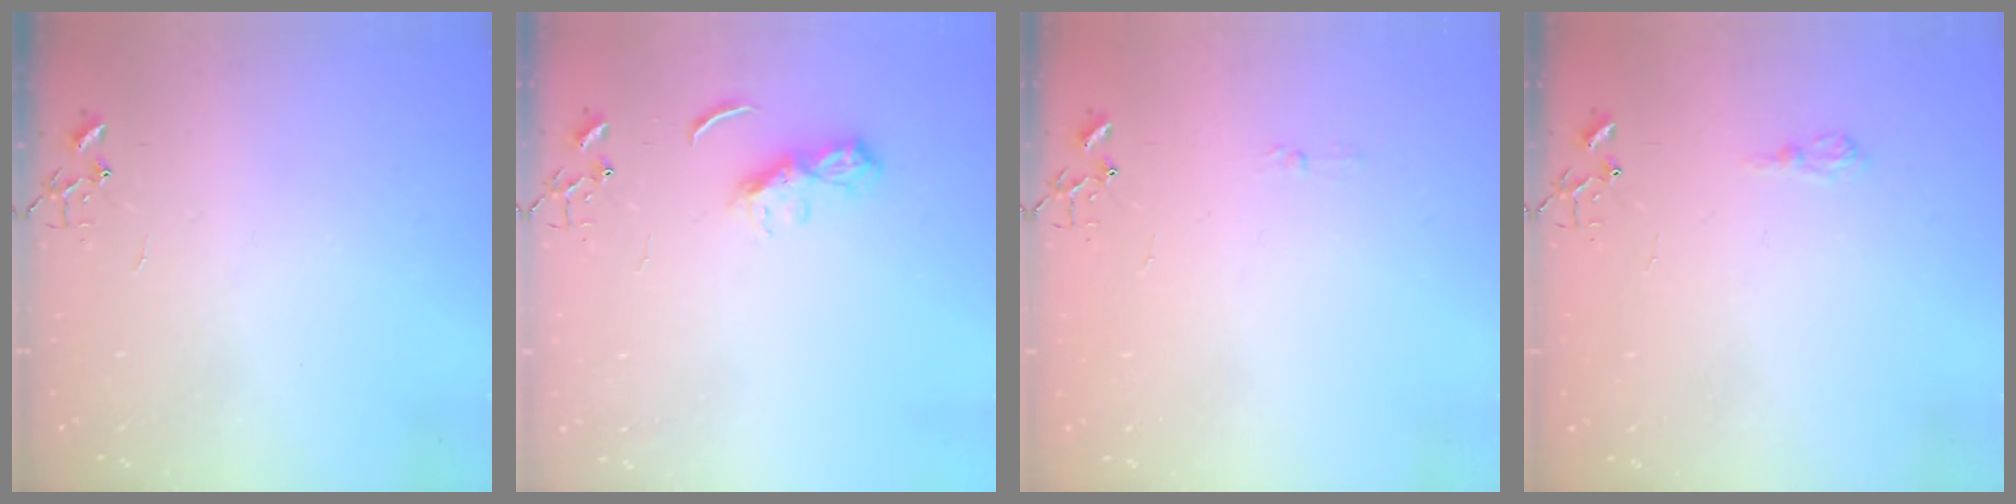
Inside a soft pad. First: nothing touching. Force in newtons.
{"total": 6.7, "press": 6.7, "slide": 0.6}
{"total": 3.3, "press": 3.2, "slide": 0.4}
{"total": 6.5, "press": 6.5, "slide": 0.9}